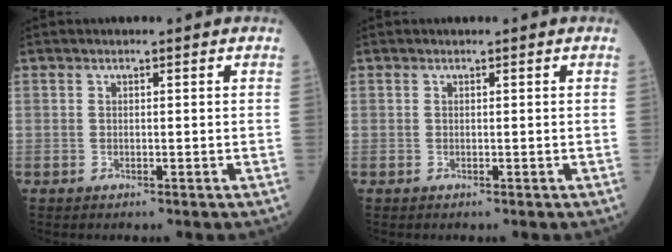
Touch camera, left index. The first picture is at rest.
{"total": 0.0}